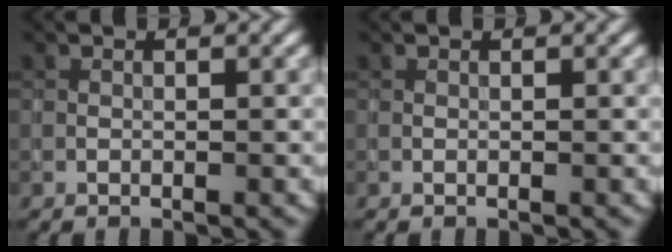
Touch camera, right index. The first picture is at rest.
{"total": 0.0}